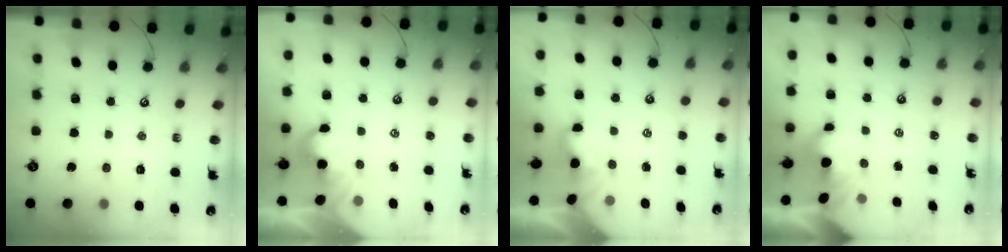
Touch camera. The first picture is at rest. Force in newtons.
{"total": 2.1, "press": 2.0, "slide": 0.5}
{"total": 1.8, "press": 1.8, "slide": 0.5}
{"total": 2.9, "press": 2.8, "slide": 0.6}